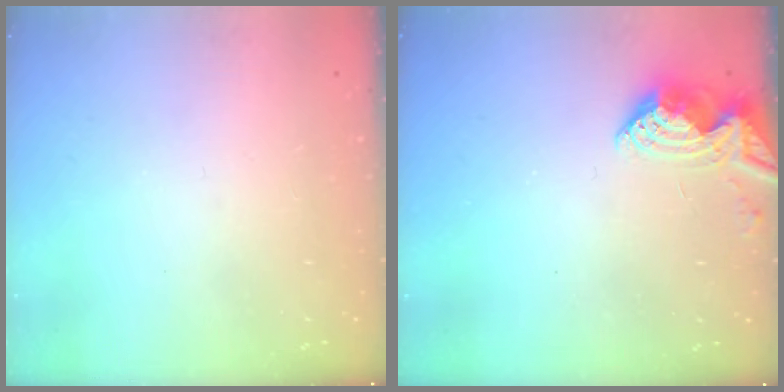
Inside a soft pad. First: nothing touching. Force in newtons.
{"total": 7.0, "press": 6.9, "slide": 0.8}